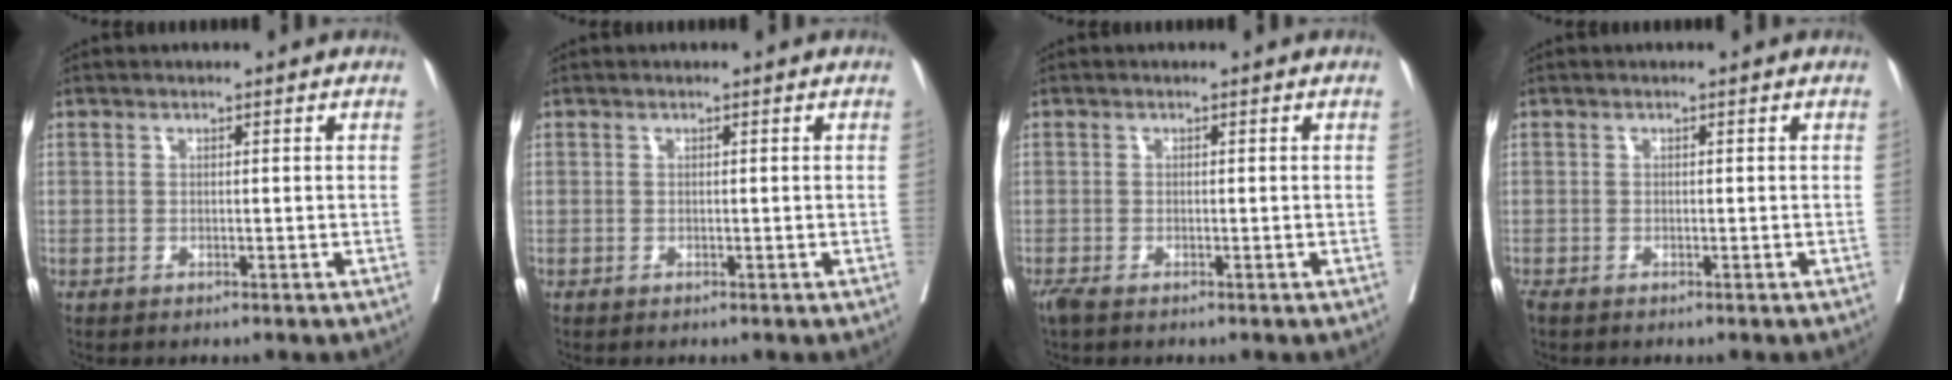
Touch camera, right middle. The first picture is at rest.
{"total": 0.0}
{"total": 1.6, "force": [-1.2, 0.3, 0.9], "torque": [-0.025, -0.009, -0.024]}
{"total": 0.7, "force": [-0.6, 0.2, 0.3], "torque": [-0.013, -0.004, -0.014]}